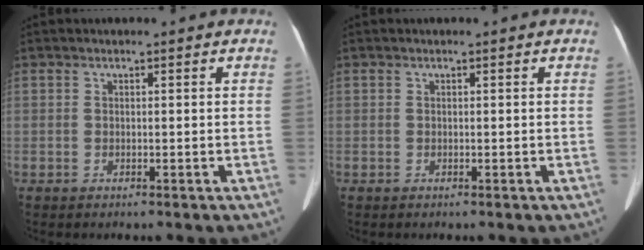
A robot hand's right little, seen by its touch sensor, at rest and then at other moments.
{"total": 0.0}